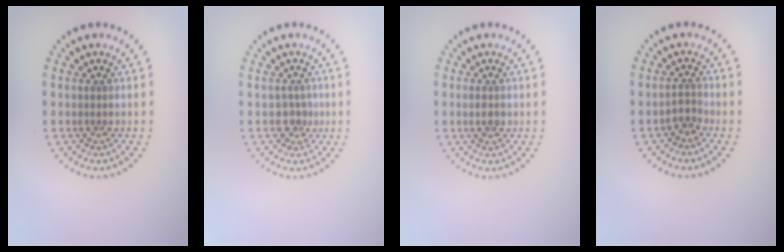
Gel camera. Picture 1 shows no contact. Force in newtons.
{"total": 1.5, "press": 1.2, "slide": 0.9}
{"total": 1.0, "press": 1.0, "slide": 0.1}
{"total": 1.4, "press": 1.2, "slide": 0.8}